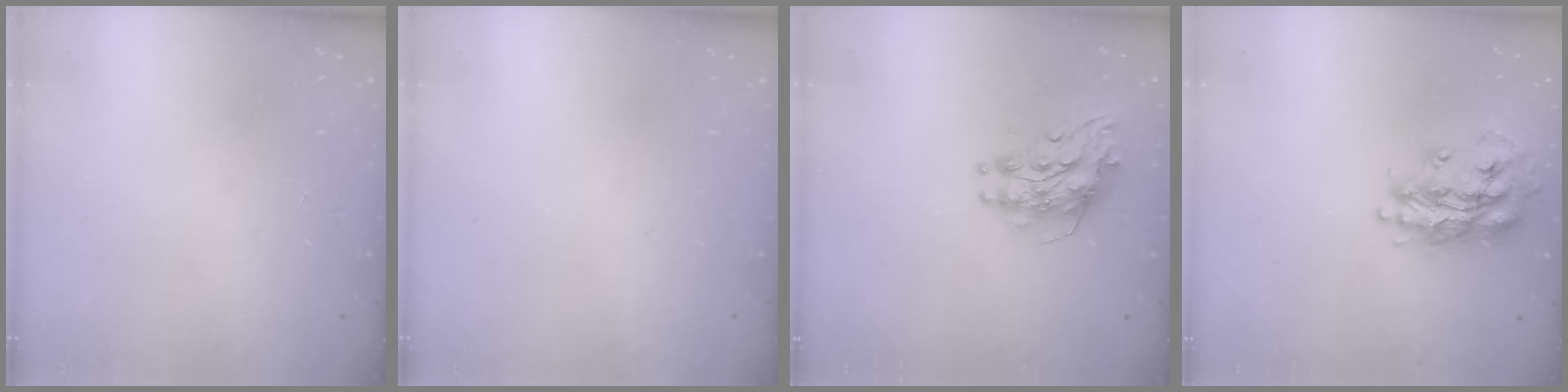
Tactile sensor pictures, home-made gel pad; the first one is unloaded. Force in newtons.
{"total": 0.0}
{"total": 8.9, "press": 8.9, "slide": 0.5}
{"total": 17.4, "press": 17.4, "slide": 1.1}